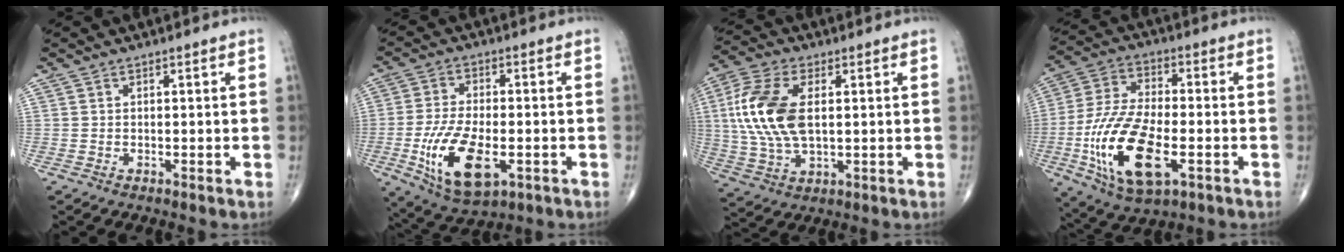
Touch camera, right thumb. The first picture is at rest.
{"total": 14.3, "force": [-4.1, 6.8, 11.9], "torque": [-0.226, -0.002, -0.062]}
{"total": 15.1, "force": [2.0, 8.1, 12.6], "torque": [-0.278, 0.002, 0.039]}
{"total": 18.7, "force": [-5.3, 8.4, 15.9], "torque": [-0.320, 0.008, -0.090]}